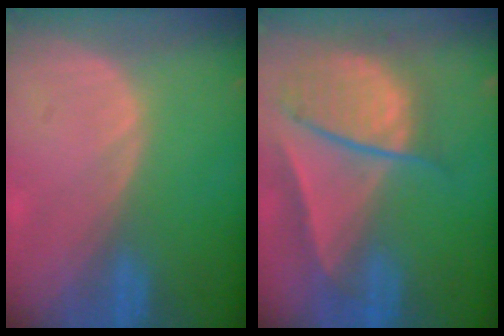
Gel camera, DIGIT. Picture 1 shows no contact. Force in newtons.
{"total": 9.4, "press": 8.1, "slide": 4.8}